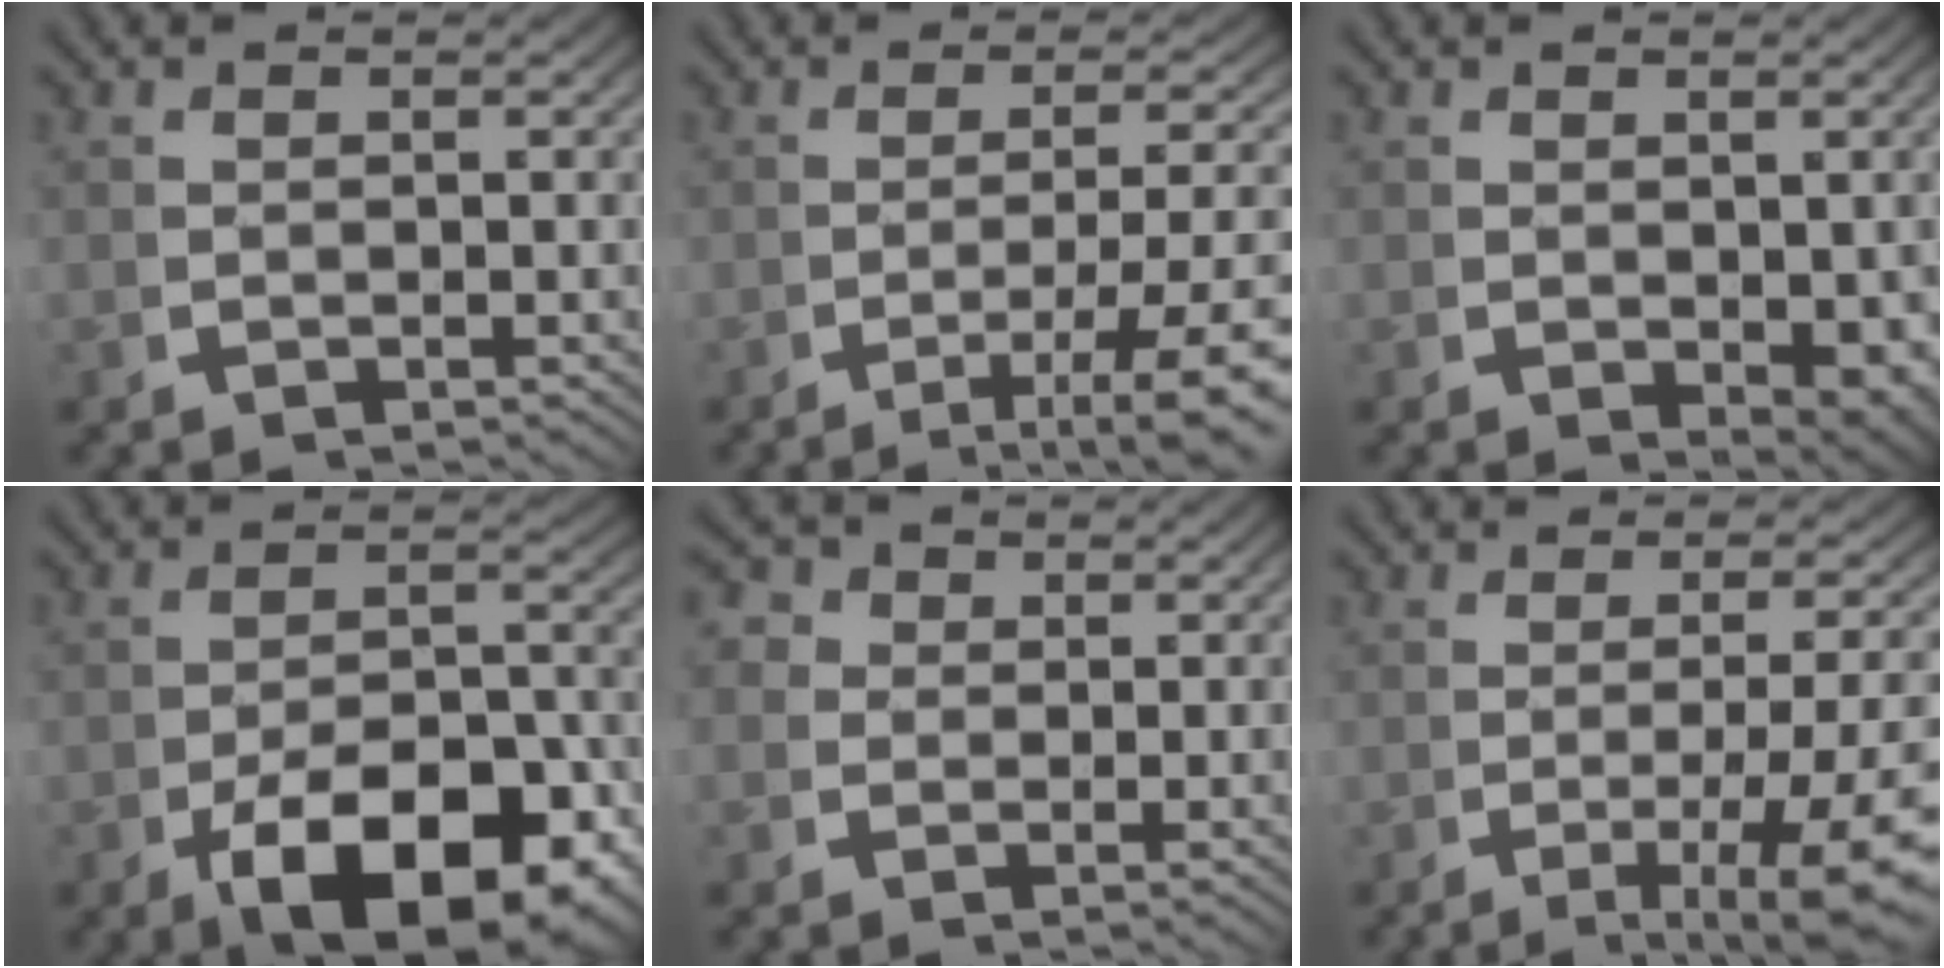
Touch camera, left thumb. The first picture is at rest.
{"total": 7.3, "force": [-3.7, 2.8, 5.7], "torque": [-0.088, -0.024, -0.038]}
{"total": 2.8, "force": [0.1, 1.7, 2.2], "torque": [-0.026, -0.019, 0.017]}
{"total": 11.1, "force": [-4.1, 5.9, 8.5], "torque": [-0.138, -0.048, -0.040]}
{"total": 3.6, "force": [1.1, 3.1, 1.4], "torque": [-0.031, 0.000, 0.008]}
{"total": 7.3, "force": [-2.9, 2.9, 6.1], "torque": [-0.094, -0.021, -0.029]}